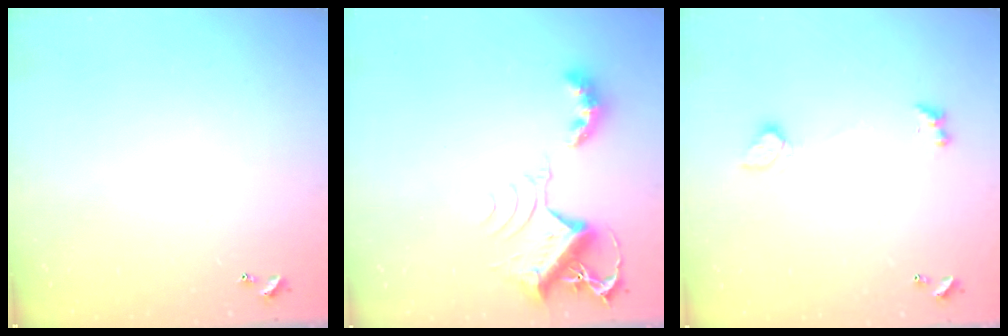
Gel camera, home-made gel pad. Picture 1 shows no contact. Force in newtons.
{"total": 9.7, "press": 9.6, "slide": 1.1}
{"total": 2.3, "press": 1.9, "slide": 1.1}